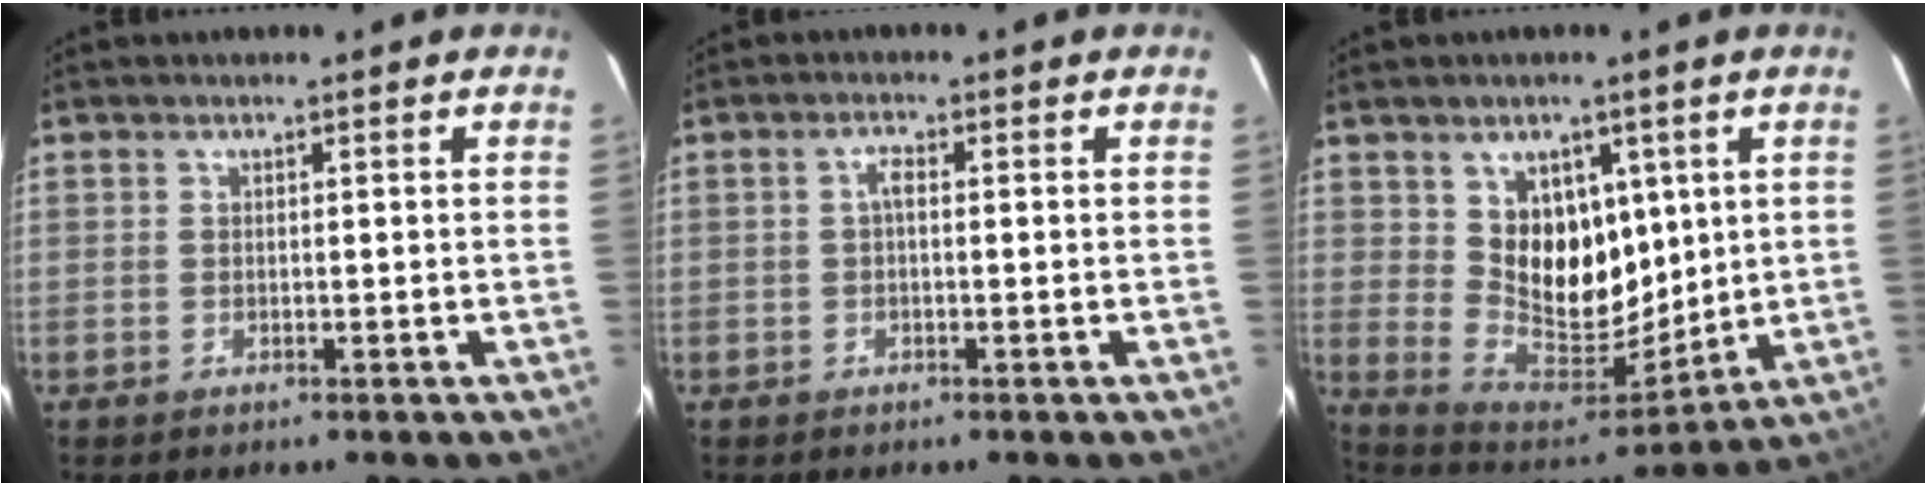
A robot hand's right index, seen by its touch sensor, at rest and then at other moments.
{"total": 1.5, "force": [-0.1, 0.6, 1.4], "torque": [-0.027, 0.008, -0.005]}
{"total": 13.5, "force": [4.7, 10.3, 7.3], "torque": [-0.130, -0.010, 0.107]}